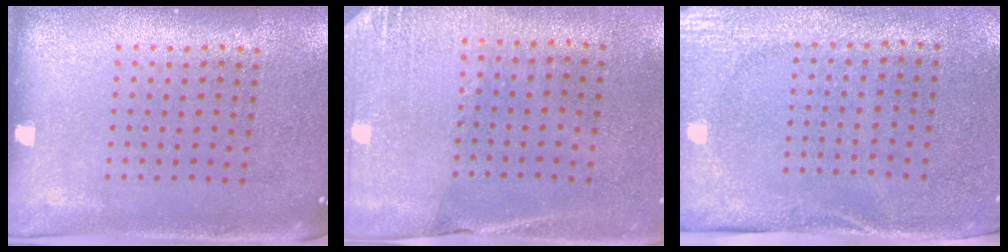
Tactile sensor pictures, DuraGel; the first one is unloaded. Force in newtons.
{"total": 2.6, "press": 2.3, "slide": 1.1}
{"total": 2.7, "press": 2.1, "slide": 1.6}